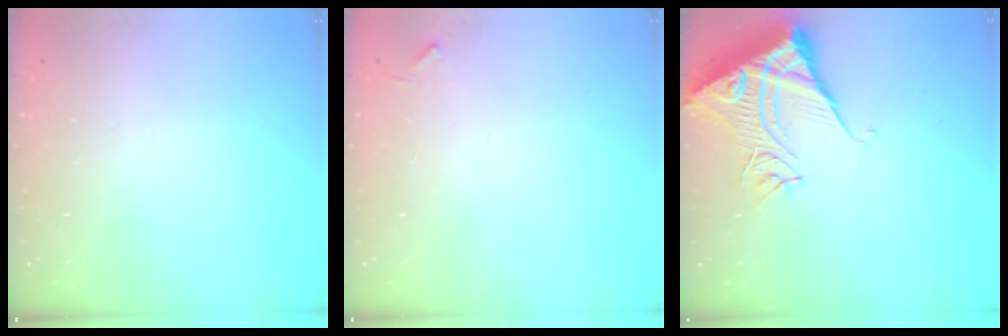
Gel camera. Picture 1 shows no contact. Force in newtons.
{"total": 6.0, "press": 6.0, "slide": 0.3}
{"total": 13.1, "press": 13.0, "slide": 1.7}